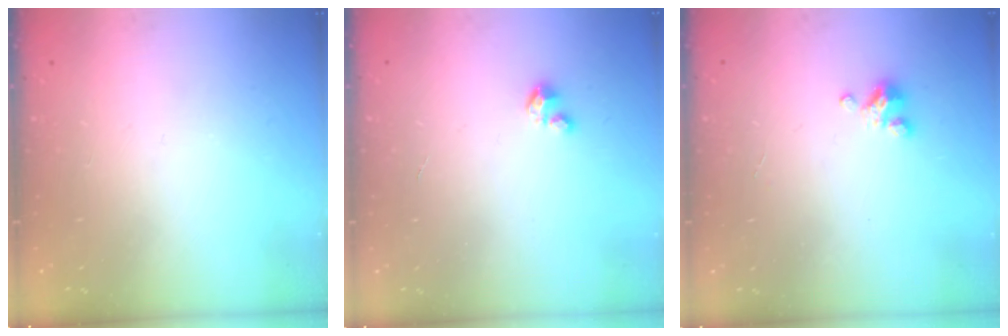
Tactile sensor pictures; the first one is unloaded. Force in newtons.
{"total": 2.7, "press": 2.7, "slide": 0.2}
{"total": 3.4, "press": 3.4, "slide": 0.2}